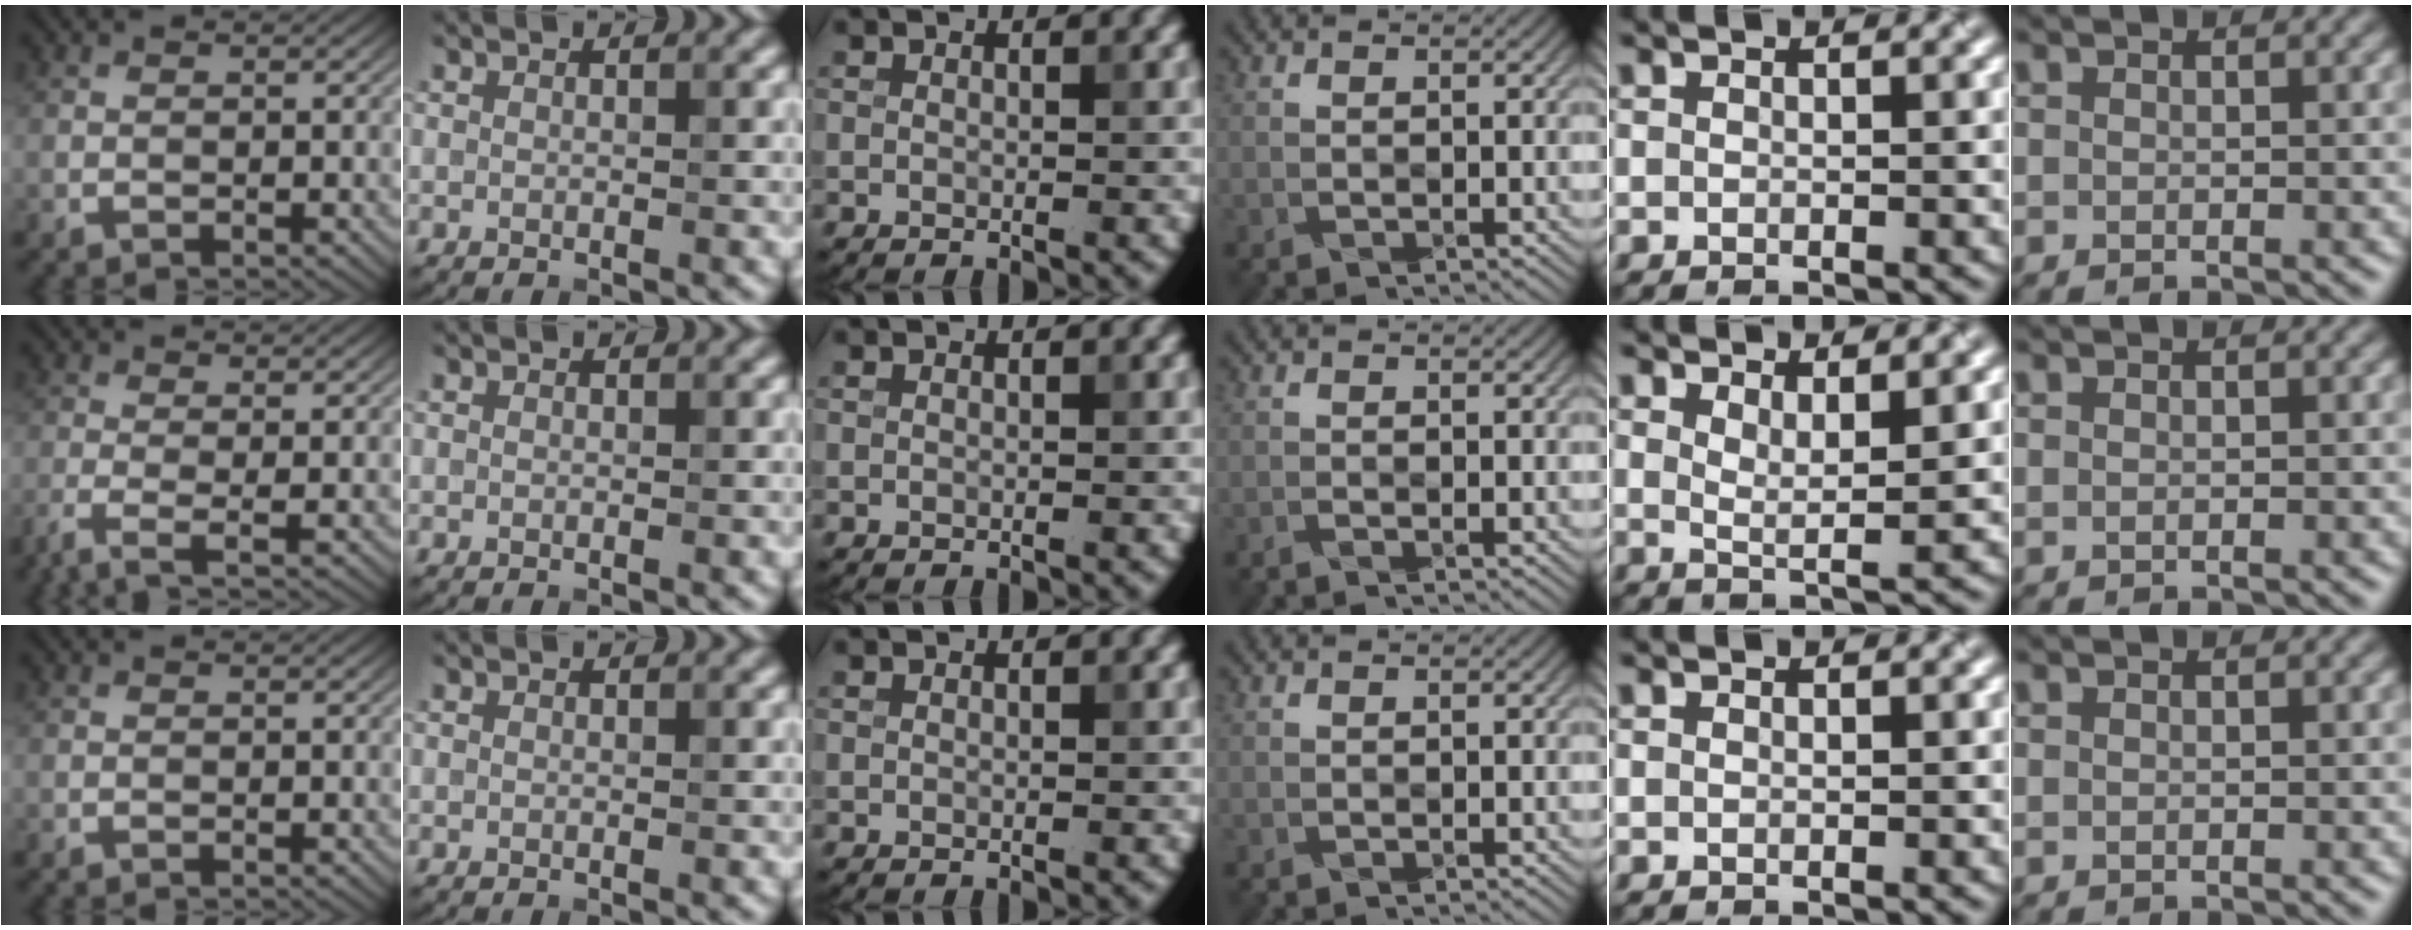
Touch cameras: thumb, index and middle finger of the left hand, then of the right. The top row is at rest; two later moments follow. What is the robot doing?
{"motion": "wrap", "object": "cellophane"}